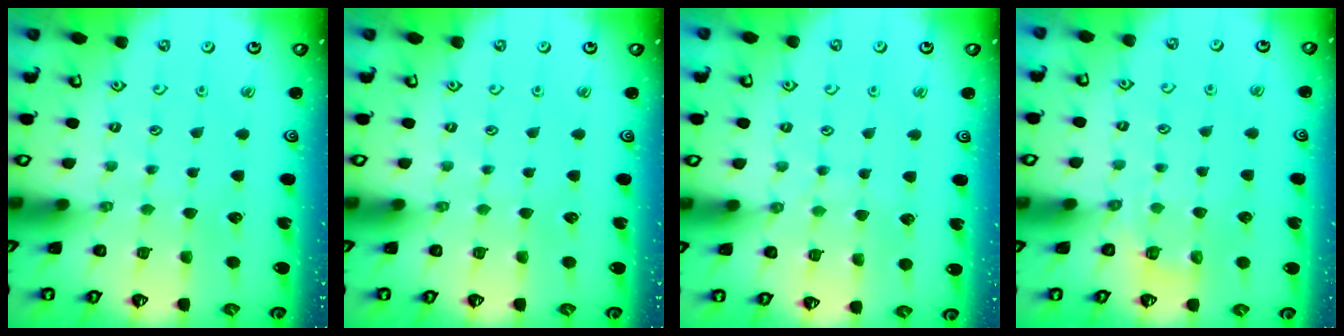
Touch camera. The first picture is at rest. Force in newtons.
{"total": 0.0}
{"total": 5.4, "press": 5.4, "slide": 0.6}
{"total": 2.1, "press": 1.0, "slide": 1.9}